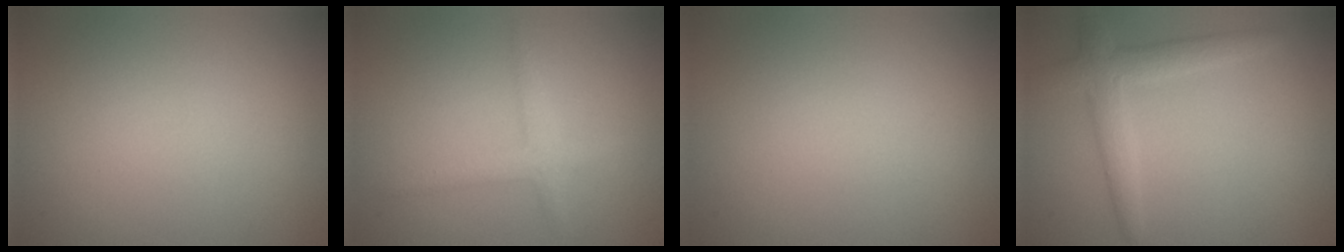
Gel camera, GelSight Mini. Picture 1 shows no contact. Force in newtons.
{"total": 2.0, "press": 2.0, "slide": 0.0}
{"total": 0.0}
{"total": 3.2, "press": 3.1, "slide": 0.3}